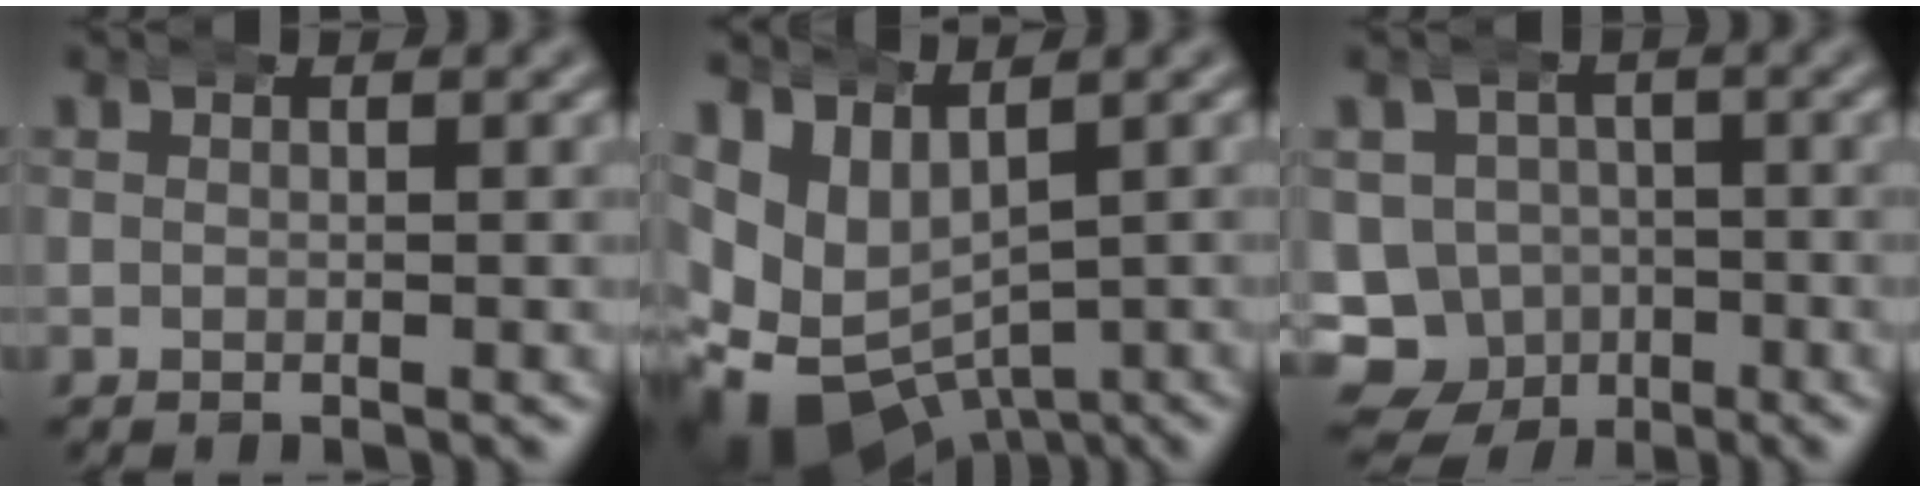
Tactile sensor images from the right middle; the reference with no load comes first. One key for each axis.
{"total": 12.8, "fx": -4.3, "fy": 10.2, "fz": 6.5, "tx": -0.163, "ty": -0.082, "tz": -0.045}
{"total": 15.8, "fx": -5.4, "fy": 14.3, "fz": 3.9, "tx": -0.112, "ty": -0.080, "tz": -0.083}